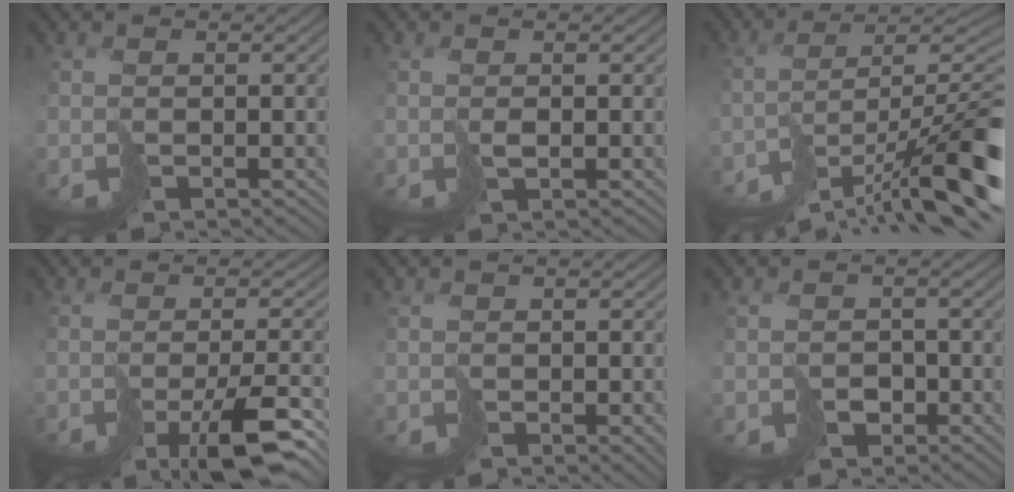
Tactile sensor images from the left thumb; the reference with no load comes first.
{"total": 0.8, "force": [0.1, 0.2, 0.8], "torque": [-0.014, 0.000, 0.002]}
{"total": 15.2, "force": [-8.5, 4.5, 11.7], "torque": [-0.183, -0.008, -0.148]}
{"total": 9.1, "force": [-4.9, 2.0, 7.4], "torque": [-0.109, -0.009, -0.082]}
{"total": 2.0, "force": [-1.0, 0.7, 1.5], "torque": [-0.023, -0.003, -0.011]}
{"total": 1.8, "force": [-0.9, 1.4, 0.8], "torque": [-0.008, -0.002, -0.014]}